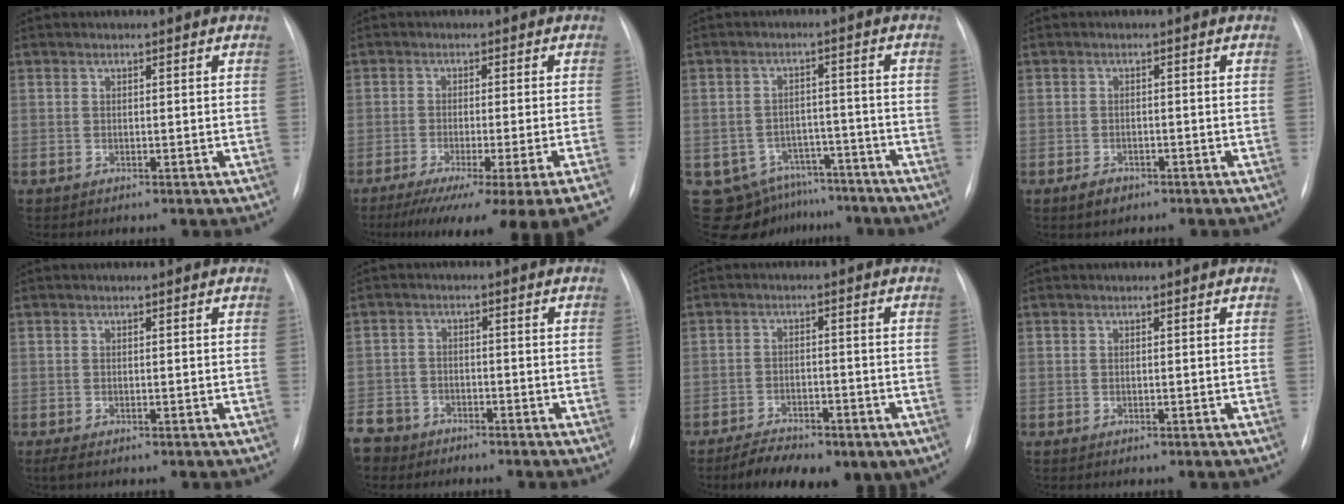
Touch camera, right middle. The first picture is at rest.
{"total": 18.2, "force": [-14.5, -1.4, 11.0], "torque": [-0.103, -0.051, -0.204]}
{"total": 11.3, "force": [-9.5, 6.0, 1.1], "torque": [-0.018, 0.026, -0.123]}
{"total": 2.5, "force": [-1.7, 1.5, 1.1], "torque": [-0.022, 0.001, -0.019]}
{"total": 1.2, "force": [-0.9, 0.3, 0.7], "torque": [-0.012, -0.003, -0.013]}
{"total": 7.3, "force": [-5.9, 4.3, 0.6], "torque": [-0.021, -0.006, -0.110]}
{"total": 11.6, "force": [-7.6, 4.9, 7.2], "torque": [-0.113, 0.005, -0.113]}
{"total": 0.0}